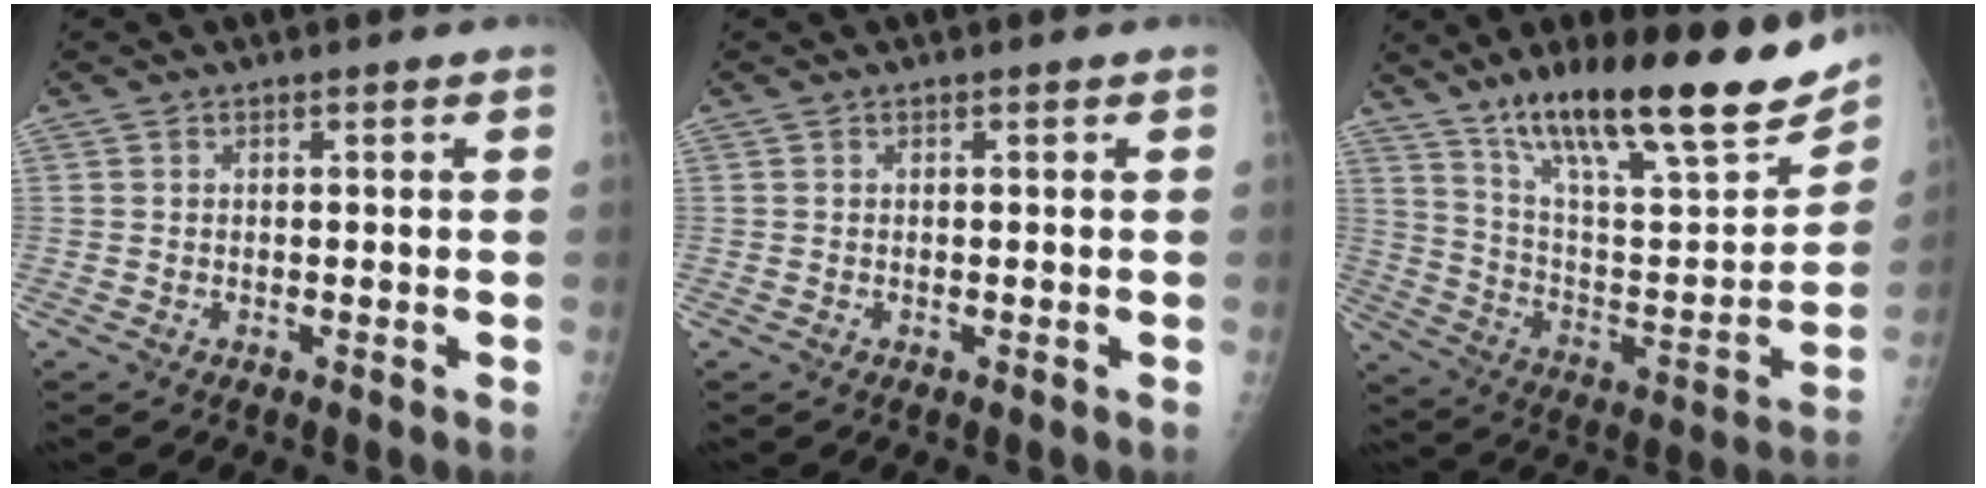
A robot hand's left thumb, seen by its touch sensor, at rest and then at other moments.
{"total": 0.0}
{"total": 27.3, "force": [18.6, 6.8, 18.8], "torque": [-0.267, -0.061, 0.308]}